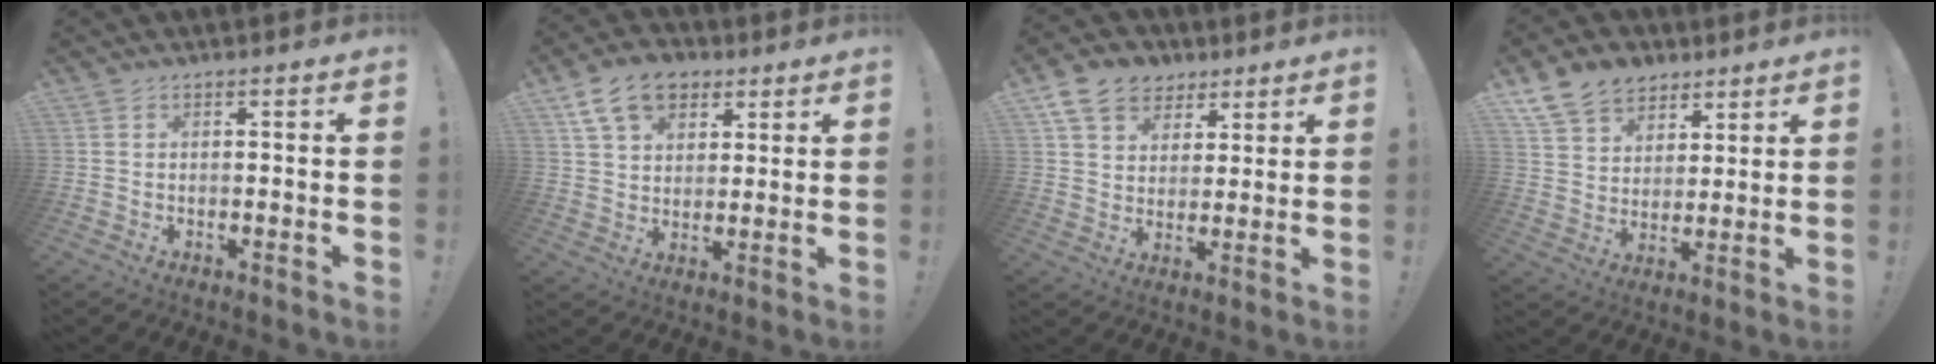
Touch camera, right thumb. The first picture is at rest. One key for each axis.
{"total": 13.2, "fx": 7.1, "fy": 8.9, "fz": 6.5, "tx": -0.100, "ty": -0.026, "tz": 0.137}
{"total": 11.9, "fx": 6.6, "fy": 9.0, "fz": 4.1, "tx": -0.062, "ty": -0.032, "tz": 0.132}
{"total": 11.9, "fx": 7.9, "fy": 8.3, "fz": 3.3, "tx": -0.064, "ty": -0.049, "tz": 0.158}